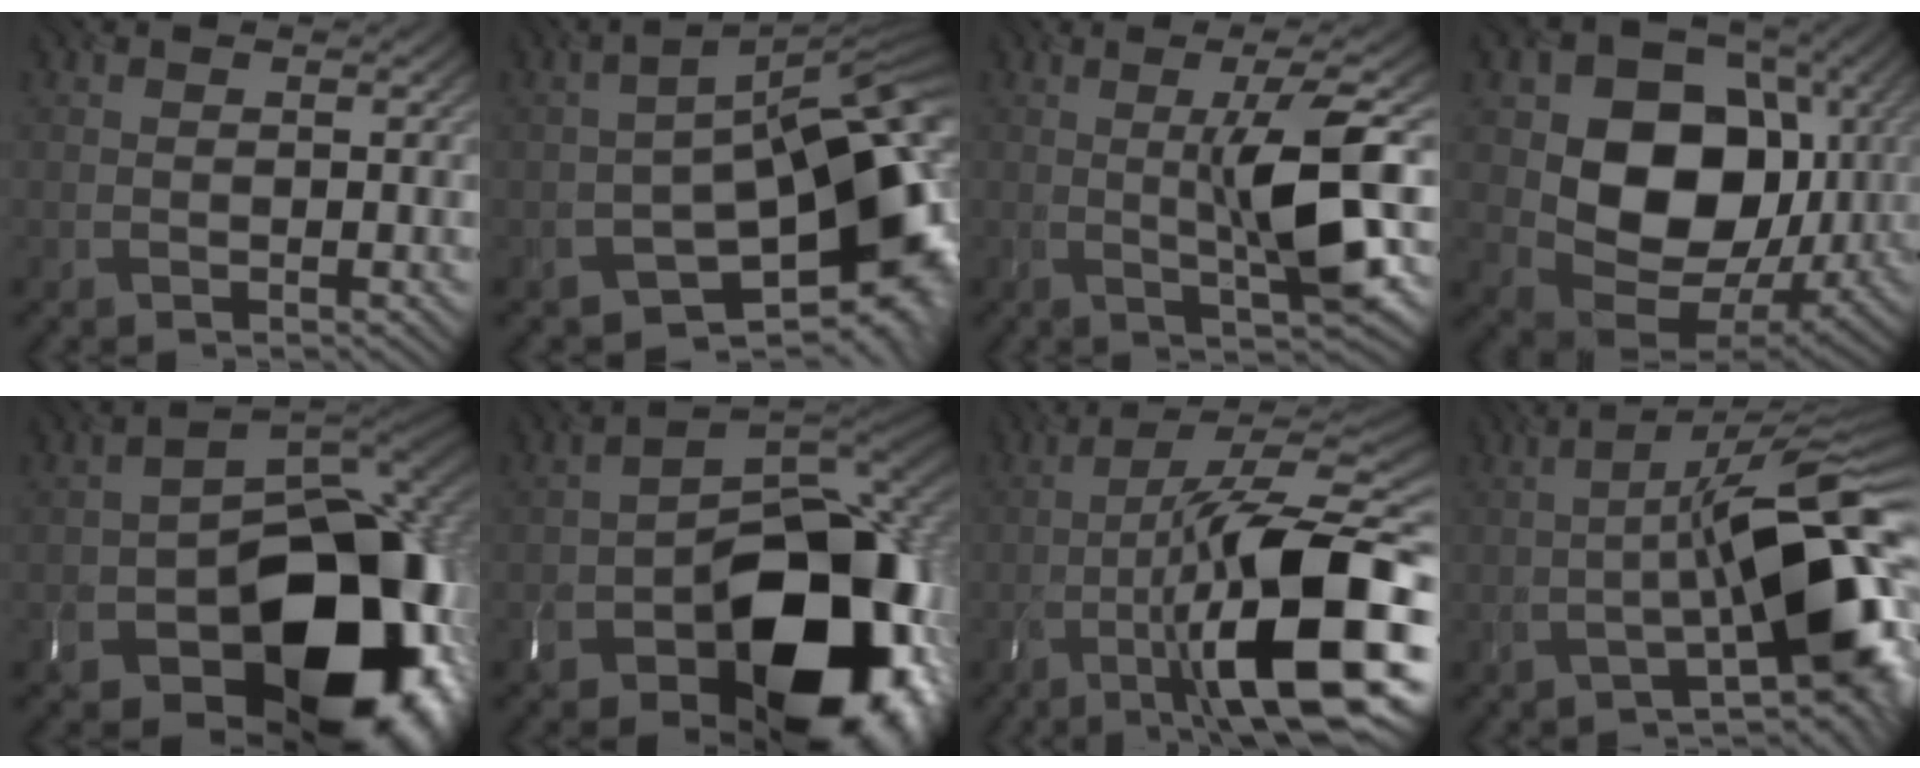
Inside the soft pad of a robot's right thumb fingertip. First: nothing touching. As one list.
[{"total": 13.6, "force": [-5.9, 6.6, 10.3], "torque": [-0.140, -0.022, -0.098]}, {"total": 10.3, "force": [-0.2, 1.6, 10.2], "torque": [-0.156, 0.019, -0.002]}, {"total": 13.8, "force": [1.6, 10.6, 8.7], "torque": [-0.145, -0.011, 0.026]}, {"total": 20.2, "force": [-8.2, 12.6, 13.5], "torque": [-0.169, -0.042, -0.112]}, {"total": 18.5, "force": [-7.5, 11.0, 12.8], "torque": [-0.160, -0.027, -0.124]}, {"total": 18.9, "force": [-5.5, 5.2, 17.4], "torque": [-0.275, 0.010, -0.089]}, {"total": 12.6, "force": [-3.6, 2.8, 11.8], "torque": [-0.180, 0.016, -0.062]}]